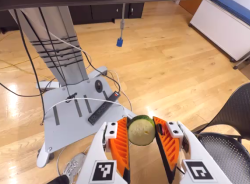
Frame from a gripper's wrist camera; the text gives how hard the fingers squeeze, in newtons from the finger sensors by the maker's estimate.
{"total": 7.1, "left": 7.3, "right": 7.0}